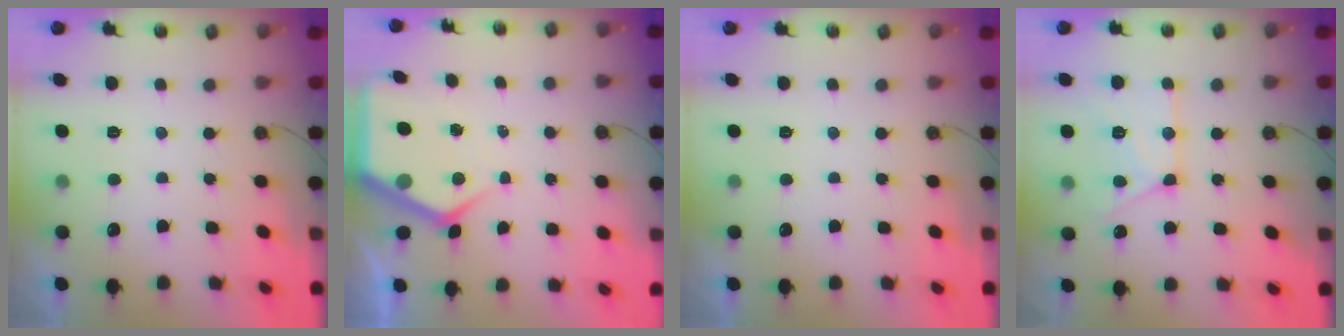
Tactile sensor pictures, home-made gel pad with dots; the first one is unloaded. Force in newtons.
{"total": 7.1, "press": 7.1, "slide": 0.7}
{"total": 0.0}
{"total": 14.7, "press": 14.6, "slide": 1.5}